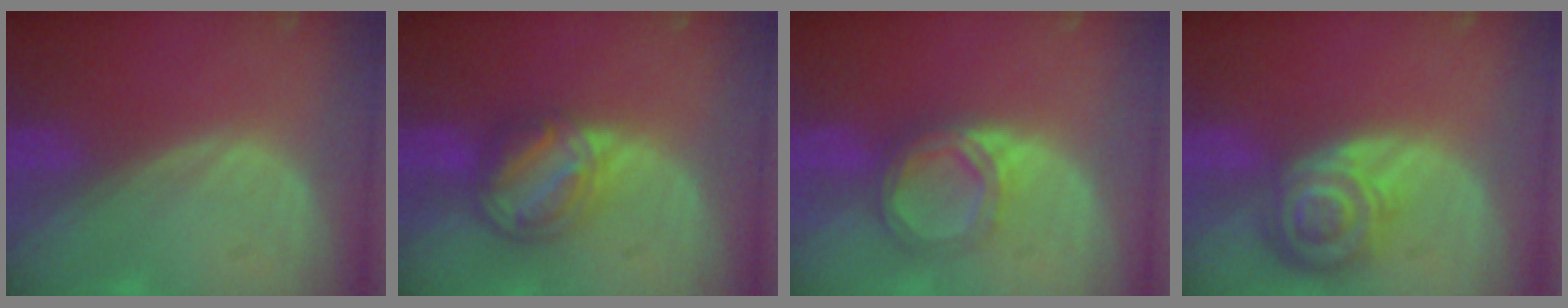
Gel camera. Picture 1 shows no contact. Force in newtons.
{"total": 8.1, "press": 6.9, "slide": 4.1}
{"total": 5.4, "press": 5.2, "slide": 1.6}
{"total": 8.2, "press": 7.2, "slide": 4.0}